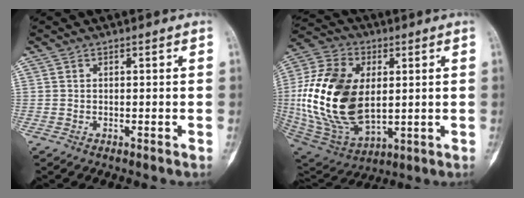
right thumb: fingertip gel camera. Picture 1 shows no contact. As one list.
[{"total": 24.4, "force": [1.6, 15.1, 19.1], "torque": [-0.380, -0.013, 0.043]}]